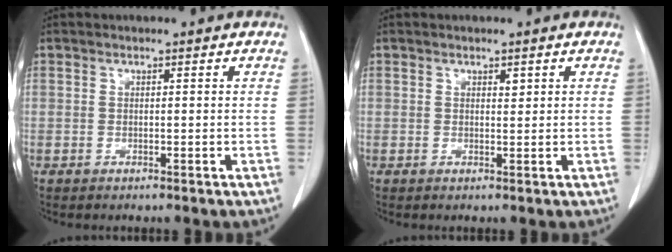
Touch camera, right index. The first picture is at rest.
{"total": 0.8, "force": [0.5, 0.4, 0.5], "torque": [-0.007, -0.004, 0.007]}